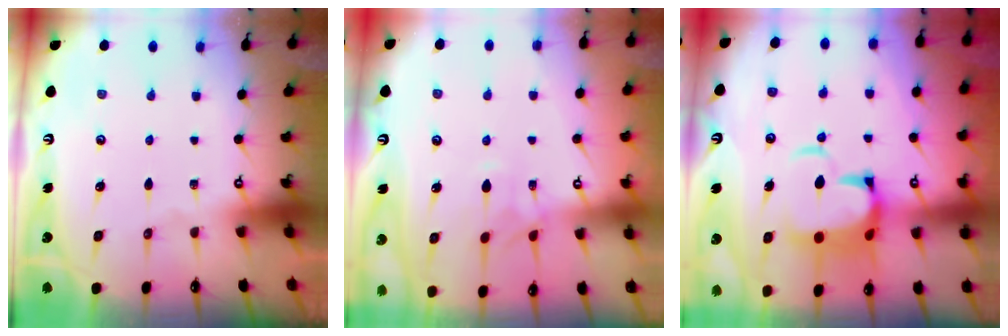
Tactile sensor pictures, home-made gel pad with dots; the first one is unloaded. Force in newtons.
{"total": 1.3, "press": 1.0, "slide": 0.8}
{"total": 6.9, "press": 6.8, "slide": 1.4}